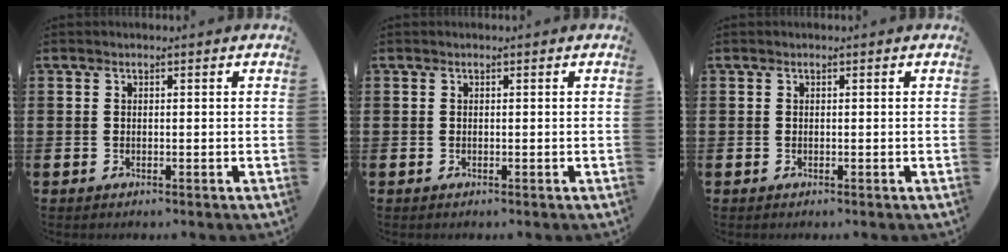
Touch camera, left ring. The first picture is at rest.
{"total": 0.0}
{"total": 0.0}